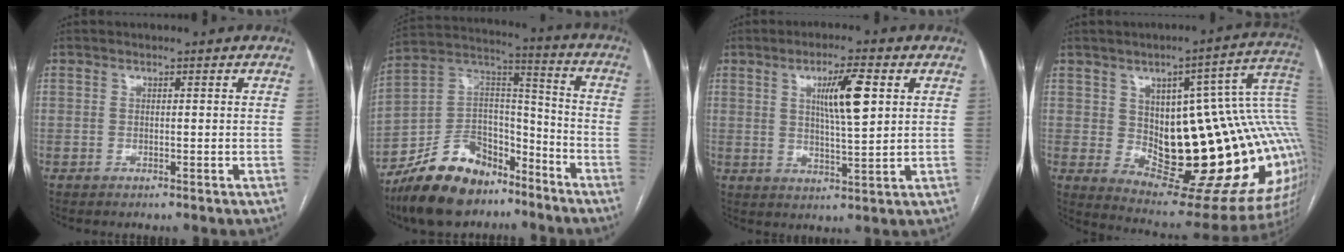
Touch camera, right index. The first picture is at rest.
{"total": 17.5, "force": [-13.1, 8.4, 8.1], "torque": [-0.149, 0.040, -0.229]}
{"total": 8.0, "force": [2.5, 0.9, 7.5], "torque": [-0.130, 0.002, 0.044]}
{"total": 28.5, "force": [1.0, 9.1, 26.9], "torque": [-0.266, 0.028, 0.038]}